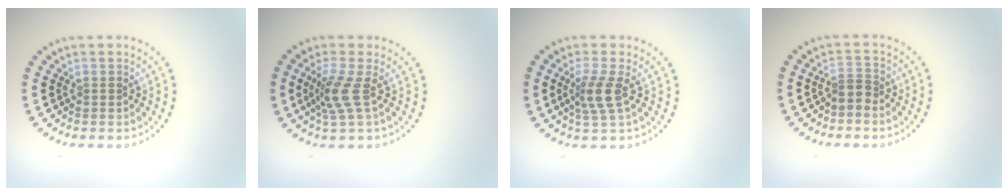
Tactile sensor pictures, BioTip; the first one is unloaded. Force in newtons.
{"total": 2.6, "press": 1.8, "slide": 1.9}
{"total": 2.6, "press": 2.1, "slide": 1.6}
{"total": 1.5, "press": 1.0, "slide": 1.1}